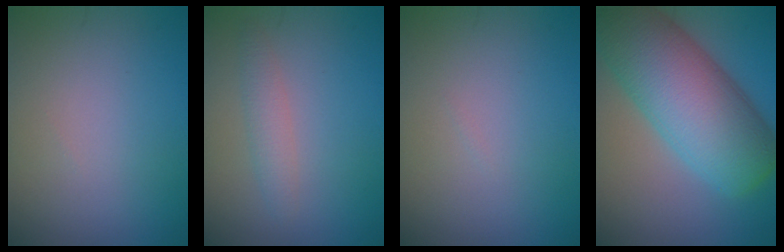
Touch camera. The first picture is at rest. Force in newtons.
{"total": 1.8, "press": 1.8, "slide": 0.1}
{"total": 0.0}
{"total": 12.2, "press": 12.2, "slide": 0.6}